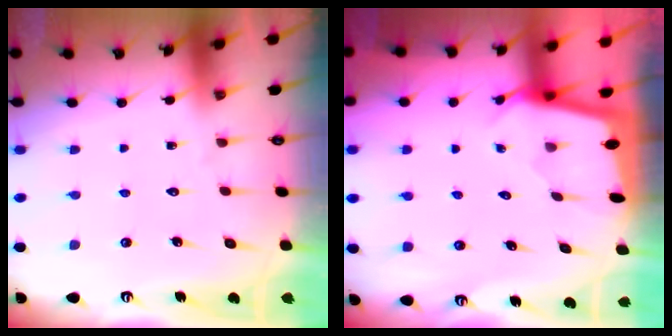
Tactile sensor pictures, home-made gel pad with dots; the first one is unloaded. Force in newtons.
{"total": 1.7, "press": 1.6, "slide": 0.2}